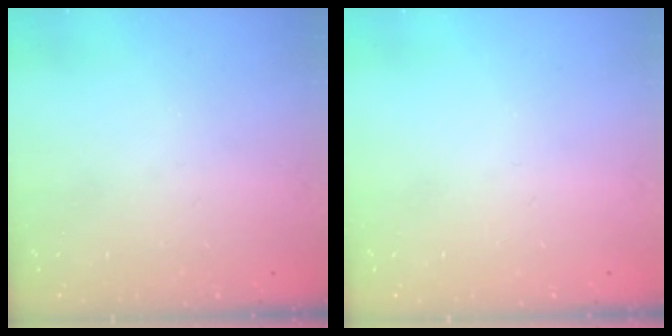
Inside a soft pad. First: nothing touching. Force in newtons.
{"total": 0.0}